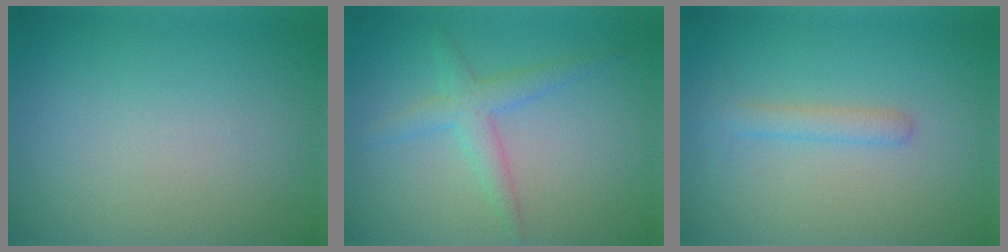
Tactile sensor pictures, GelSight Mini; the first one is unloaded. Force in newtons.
{"total": 2.7, "press": 2.7, "slide": 0.0}
{"total": 1.7, "press": 1.7, "slide": 0.1}